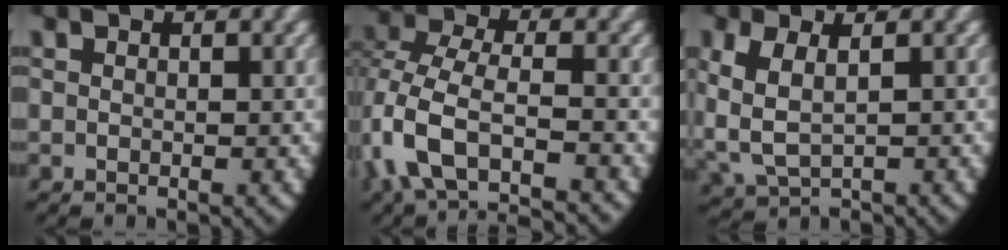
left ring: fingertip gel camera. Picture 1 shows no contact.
{"total": 6.9, "force": [-3.1, 4.3, 4.4], "torque": [-0.129, -0.048, -0.029]}
{"total": 4.8, "force": [0.0, 3.6, 3.2], "torque": [-0.099, -0.017, 0.015]}